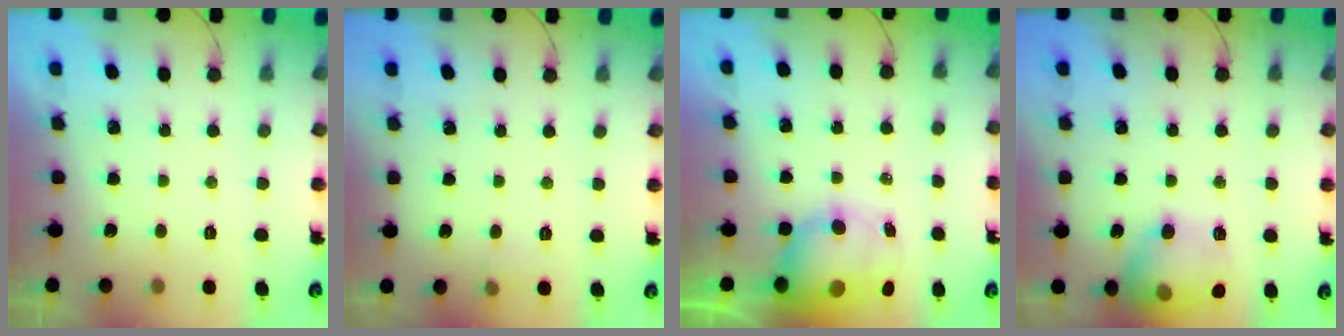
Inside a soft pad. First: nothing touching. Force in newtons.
{"total": 3.0, "press": 2.7, "slide": 1.3}
{"total": 10.9, "press": 10.5, "slide": 2.9}
{"total": 15.7, "press": 15.7, "slide": 1.3}